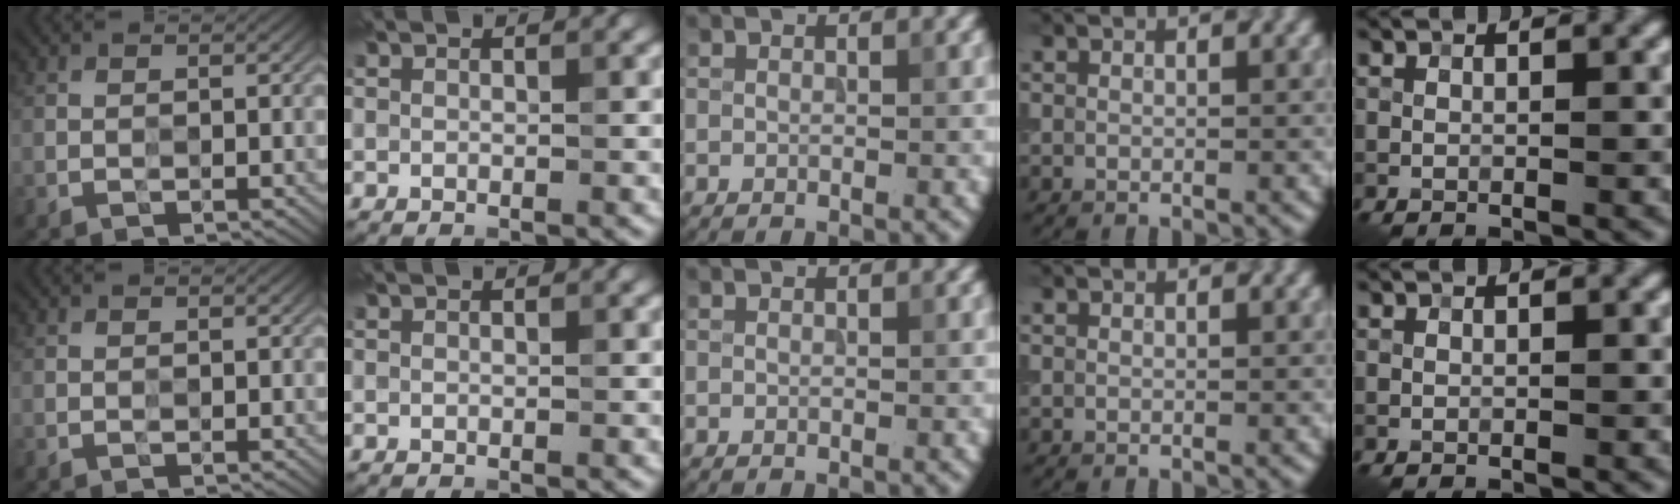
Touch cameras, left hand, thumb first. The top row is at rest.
{}